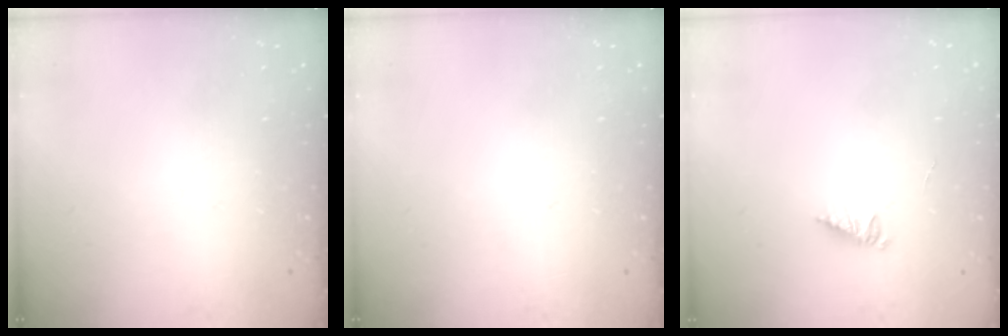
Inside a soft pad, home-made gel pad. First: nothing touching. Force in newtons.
{"total": 0.0}
{"total": 1.7, "press": 1.6, "slide": 0.4}